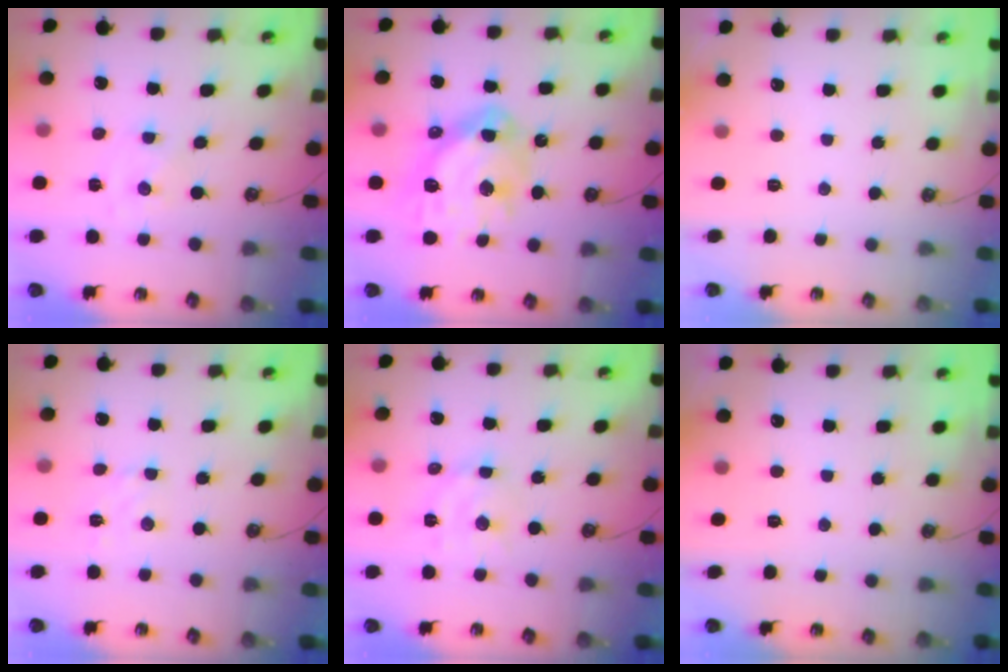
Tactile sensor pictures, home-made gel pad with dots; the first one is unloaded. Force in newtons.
{"total": 17.3, "press": 17.1, "slide": 2.3}
{"total": 0.0}
{"total": 3.4, "press": 3.4, "slide": 0.4}
{"total": 8.8, "press": 8.8, "slide": 0.5}
{"total": 0.0}